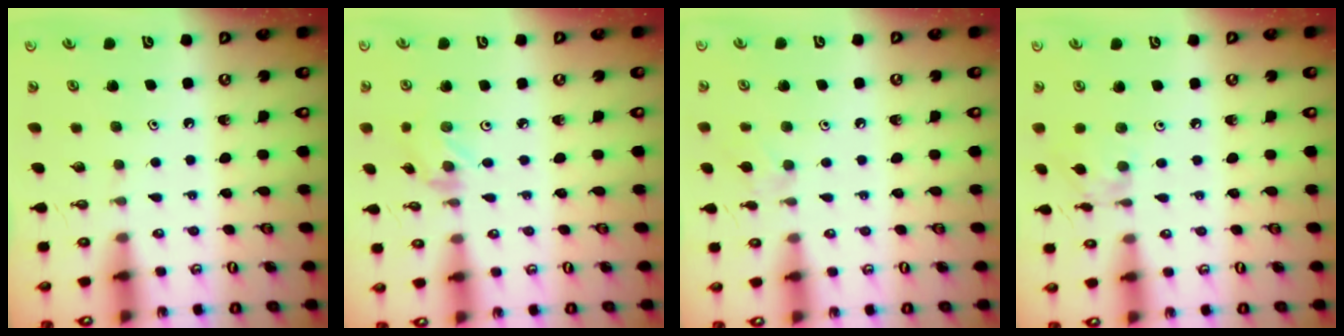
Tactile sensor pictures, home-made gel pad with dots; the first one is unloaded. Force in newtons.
{"total": 1.5, "press": 1.4, "slide": 0.3}
{"total": 6.7, "press": 6.7, "slide": 0.8}
{"total": 2.2, "press": 2.2, "slide": 0.0}